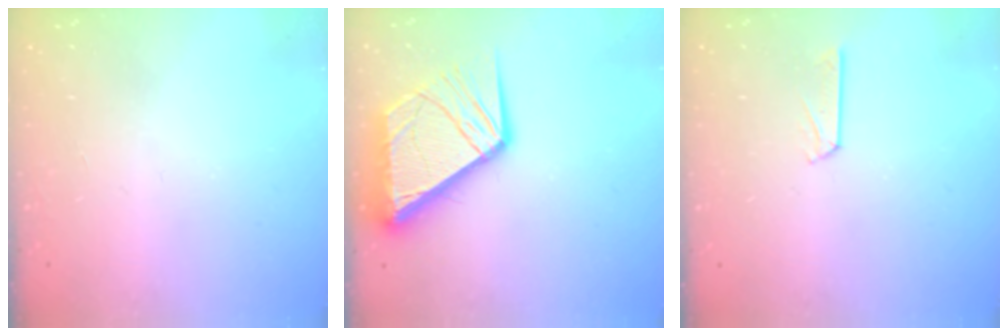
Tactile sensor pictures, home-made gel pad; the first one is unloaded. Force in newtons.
{"total": 14.5, "press": 14.4, "slide": 1.6}
{"total": 3.1, "press": 3.1, "slide": 0.3}